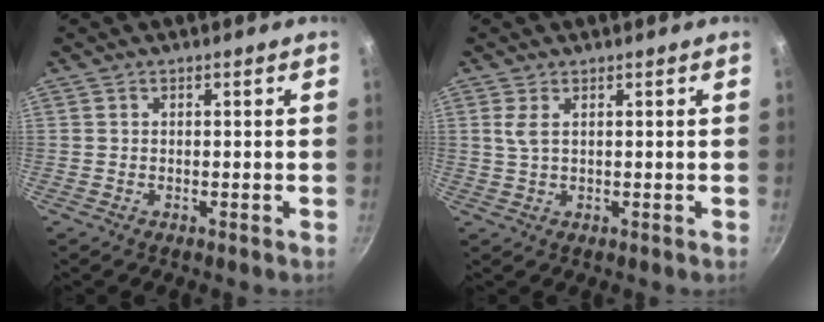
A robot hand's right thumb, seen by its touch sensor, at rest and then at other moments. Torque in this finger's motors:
{"motor_torque": [-0.07, -0.05, 0.12, 0.03, 0.05]}